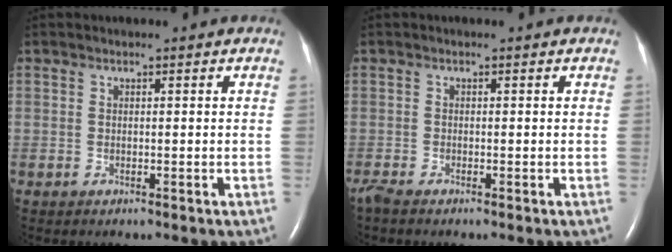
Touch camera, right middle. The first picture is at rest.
{"total": 1.2, "force": [-1.1, -0.1, 0.5], "torque": [-0.023, -0.007, -0.024]}